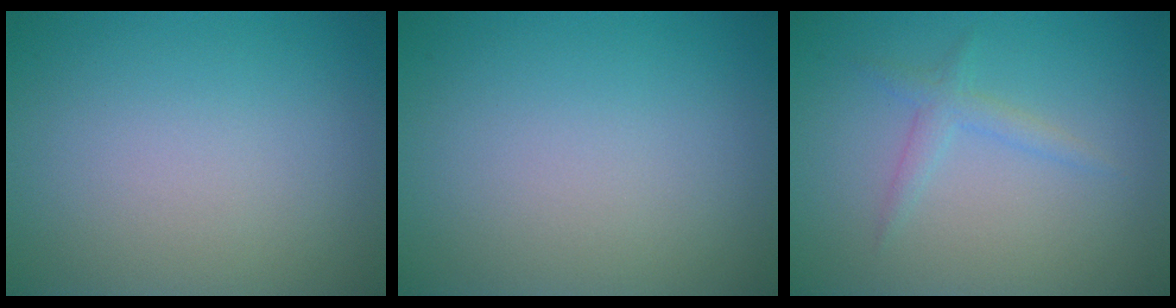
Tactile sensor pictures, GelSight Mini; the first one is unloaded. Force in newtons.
{"total": 0.0}
{"total": 1.6, "press": 1.6, "slide": 0.1}